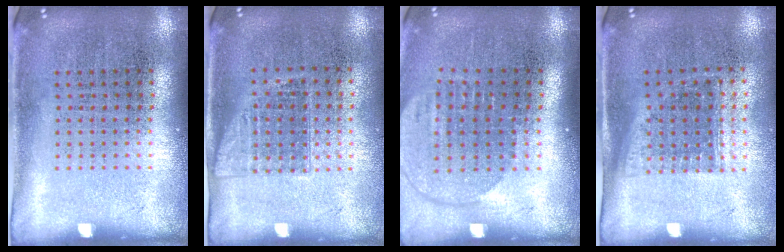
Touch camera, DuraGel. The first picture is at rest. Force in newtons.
{"total": 1.1, "press": 0.9, "slide": 0.6}
{"total": 1.7, "press": 1.5, "slide": 0.8}
{"total": 1.1, "press": 0.8, "slide": 0.8}